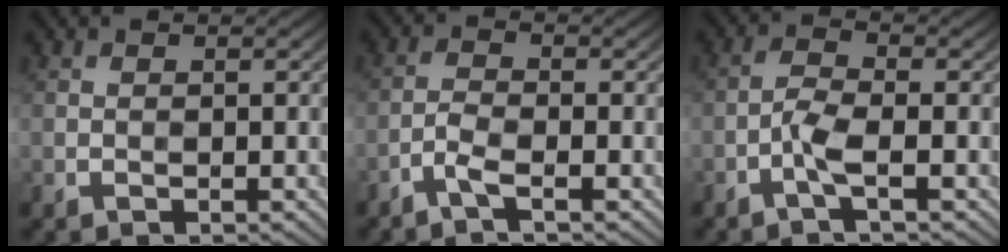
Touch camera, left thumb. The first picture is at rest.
{"total": 2.3, "force": [-1.6, 0.4, 1.6], "torque": [-0.039, -0.001, -0.043]}
{"total": 2.9, "force": [-1.4, 0.5, 2.5], "torque": [-0.058, 0.006, -0.038]}